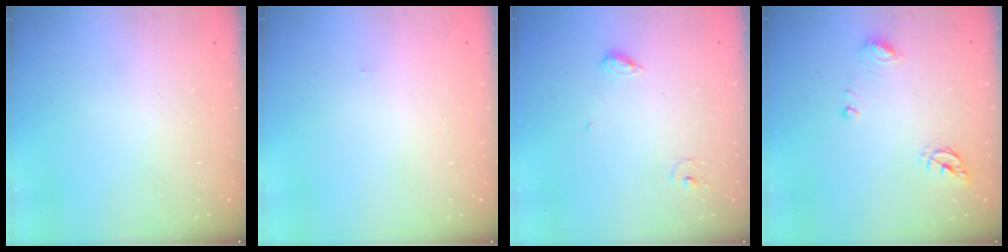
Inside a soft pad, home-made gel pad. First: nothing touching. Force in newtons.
{"total": 6.0, "press": 0.9, "slide": 5.9}
{"total": 6.4, "press": 6.4, "slide": 0.5}
{"total": 7.9, "press": 7.8, "slide": 0.9}